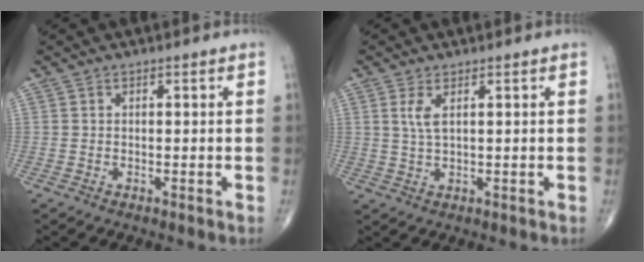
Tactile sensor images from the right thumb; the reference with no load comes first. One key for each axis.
{"total": 3.1, "fx": 1.2, "fy": 0.9, "fz": 2.7, "tx": -0.063, "ty": -0.003, "tz": 0.032}